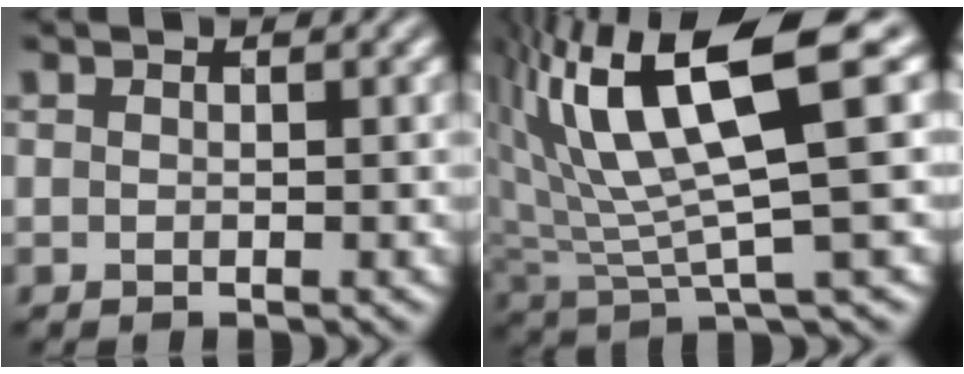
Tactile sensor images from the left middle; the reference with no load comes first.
{"total": 11.4, "force": [4.1, 2.8, 10.2], "torque": [-0.202, 0.012, 0.084]}